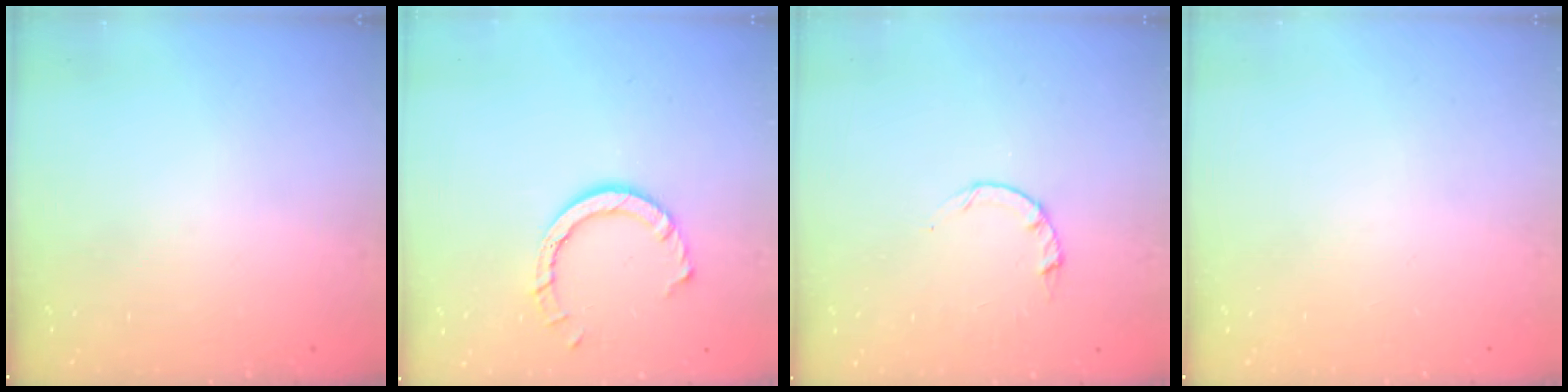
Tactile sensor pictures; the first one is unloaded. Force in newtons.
{"total": 7.9, "press": 7.9, "slide": 0.5}
{"total": 2.2, "press": 2.1, "slide": 0.4}
{"total": 0.0}